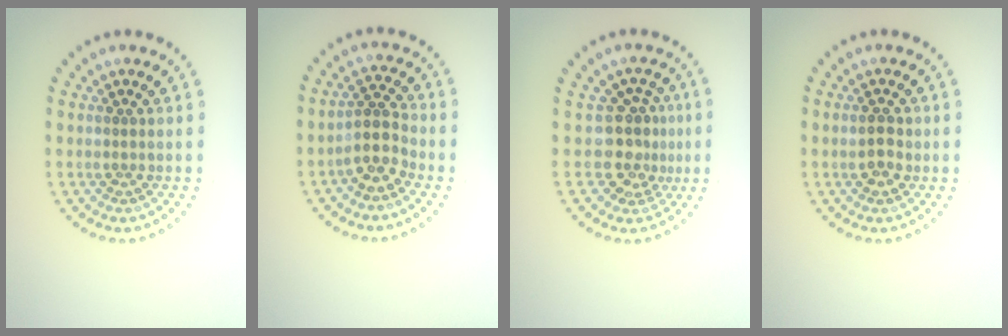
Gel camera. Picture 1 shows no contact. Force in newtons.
{"total": 3.0, "press": 2.4, "slide": 1.7}
{"total": 3.3, "press": 2.6, "slide": 2.1}
{"total": 1.9, "press": 1.9, "slide": 0.1}